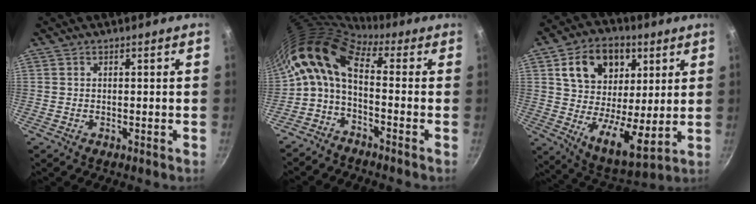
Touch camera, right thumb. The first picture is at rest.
{"total": 11.2, "force": [0.8, 5.5, 9.7], "torque": [-0.205, 0.025, 0.000]}
{"total": 19.5, "force": [6.7, 13.0, 12.9], "torque": [-0.180, -0.026, 0.111]}